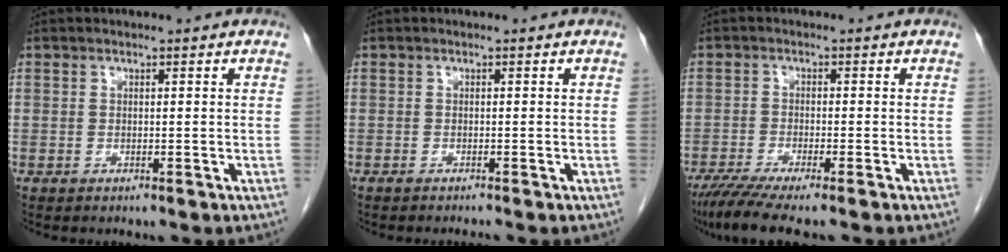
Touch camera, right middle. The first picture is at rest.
{"total": 1.1, "force": [-1.0, -0.2, 0.4], "torque": [-0.008, 0.000, -0.014]}
{"total": 6.6, "force": [-5.2, -0.2, 4.0], "torque": [-0.069, -0.021, -0.089]}